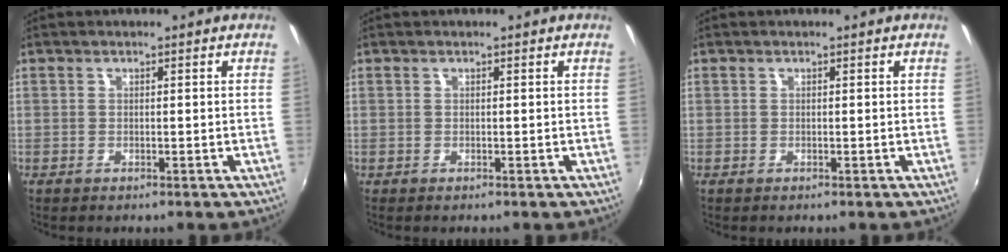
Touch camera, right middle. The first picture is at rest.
{"total": 0.0}
{"total": 0.0}